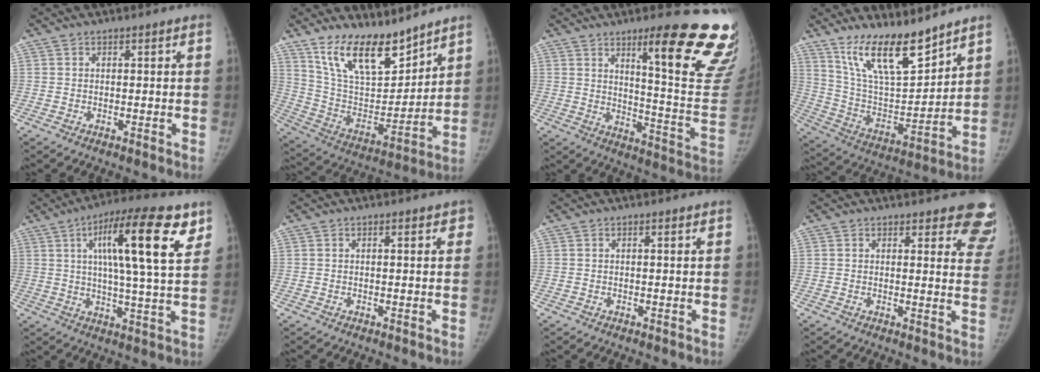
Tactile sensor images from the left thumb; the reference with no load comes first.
{"total": 17.5, "force": [13.1, 7.6, 8.8], "torque": [-0.108, -0.077, 0.246]}
{"total": 24.9, "force": [14.9, 4.3, 19.4], "torque": [-0.193, -0.090, 0.204]}
{"total": 16.7, "force": [12.7, 5.1, 9.7], "torque": [-0.134, -0.077, 0.239]}
{"total": 18.5, "force": [7.8, 4.1, 16.3], "torque": [-0.235, -0.014, 0.115]}
{"total": 1.8, "force": [0.8, 0.8, 1.4], "torque": [-0.009, 0.001, 0.007]}
{"total": 0.5, "force": [0.3, 0.1, 0.5], "torque": [-0.007, 0.001, 0.002]}
{"total": 10.3, "force": [9.0, 3.4, 3.8], "torque": [0.009, -0.052, 0.071]}